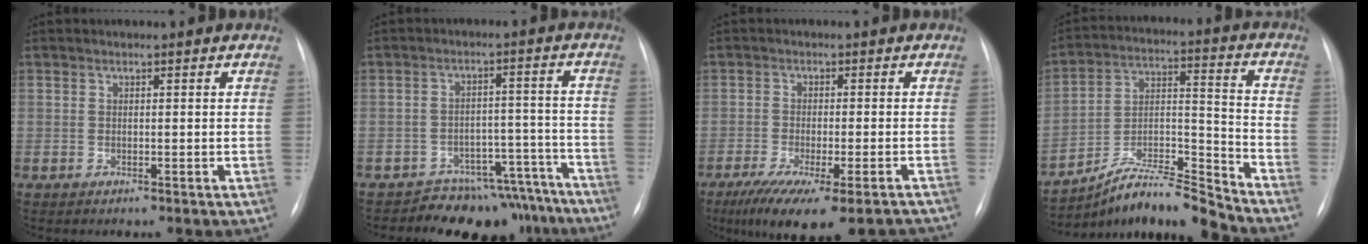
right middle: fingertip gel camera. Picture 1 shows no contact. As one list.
[{"total": 12.5, "force": [-11.4, 5.0, 0.6], "torque": [0.032, 0.052, -0.146]}, {"total": 15.6, "force": [-12.7, 2.7, 8.8], "torque": [-0.112, -0.019, -0.181]}, {"total": 13.0, "force": [-12.4, -0.7, 3.9], "torque": [-0.061, 0.039, -0.223]}]